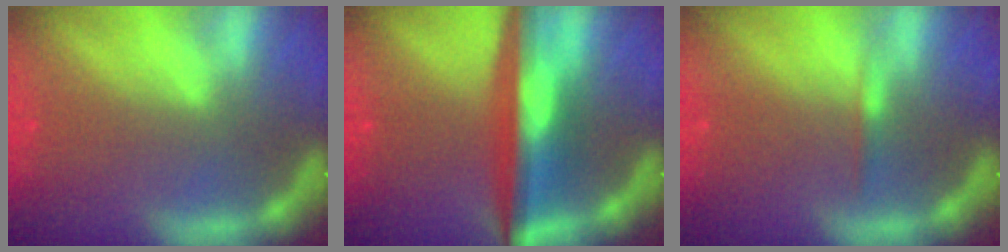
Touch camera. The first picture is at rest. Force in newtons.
{"total": 8.1}
{"total": 0.9}